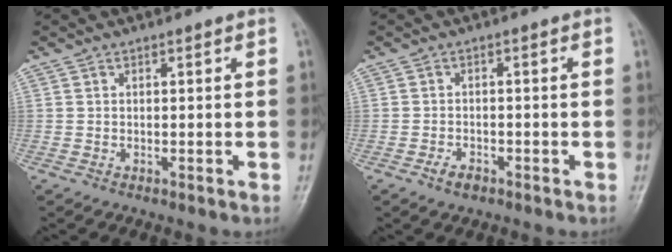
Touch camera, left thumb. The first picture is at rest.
{"total": 2.5, "force": [-1.6, 1.4, 1.4], "torque": [-0.025, 0.008, -0.026]}